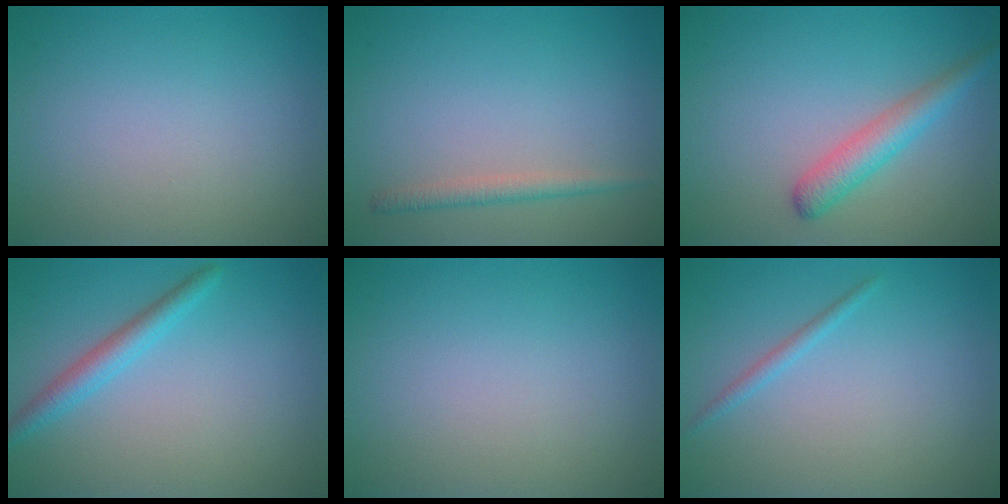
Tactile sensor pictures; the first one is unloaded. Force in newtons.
{"total": 1.6, "press": 1.6, "slide": 0.0}
{"total": 3.1, "press": 3.1, "slide": 0.1}
{"total": 2.4, "press": 2.4, "slide": 0.1}
{"total": 0.0}
{"total": 1.0, "press": 1.0, "slide": 0.0}